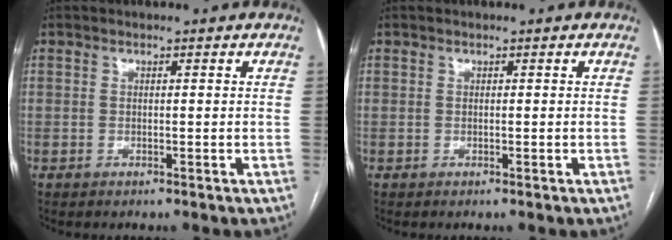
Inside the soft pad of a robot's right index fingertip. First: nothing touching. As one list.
[{"total": 0.0}]